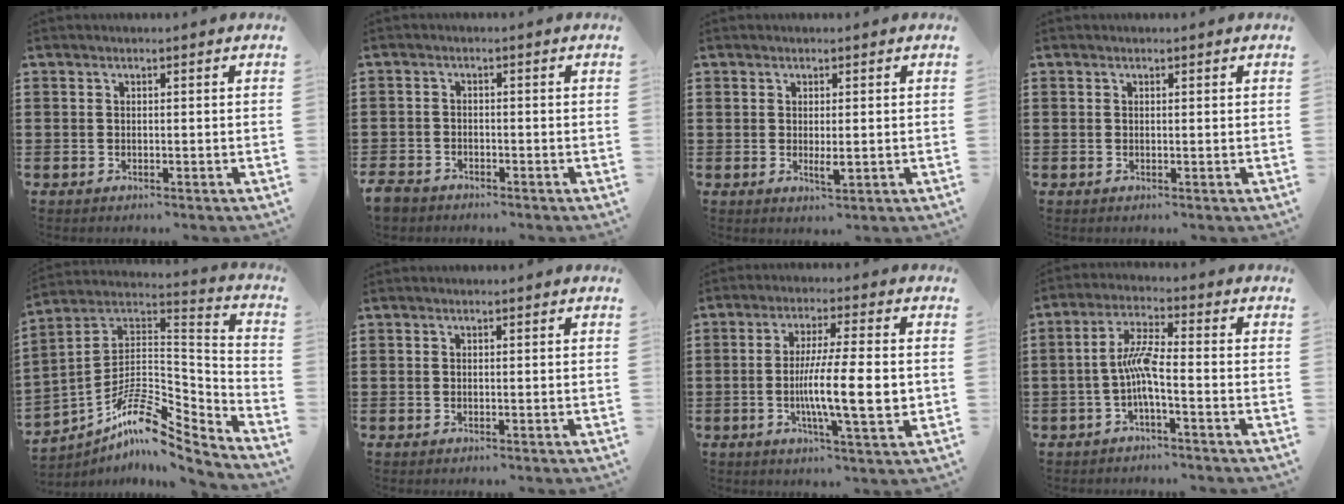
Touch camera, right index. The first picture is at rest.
{"total": 2.2, "force": [-2.1, 0.8, 0.3], "torque": [-0.018, -0.002, -0.047]}
{"total": 2.1, "force": [-0.1, 0.6, 2.0], "torque": [-0.035, -0.002, -0.001]}
{"total": 0.0}
{"total": 9.8, "force": [-6.5, 3.5, 6.3], "torque": [-0.119, -0.005, -0.128]}
{"total": 0.0}
{"total": 11.5, "force": [-1.3, 1.9, 11.3], "torque": [-0.196, -0.011, -0.024]}
{"total": 5.9, "force": [-1.5, 0.9, 5.7], "torque": [-0.117, 0.001, -0.034]}